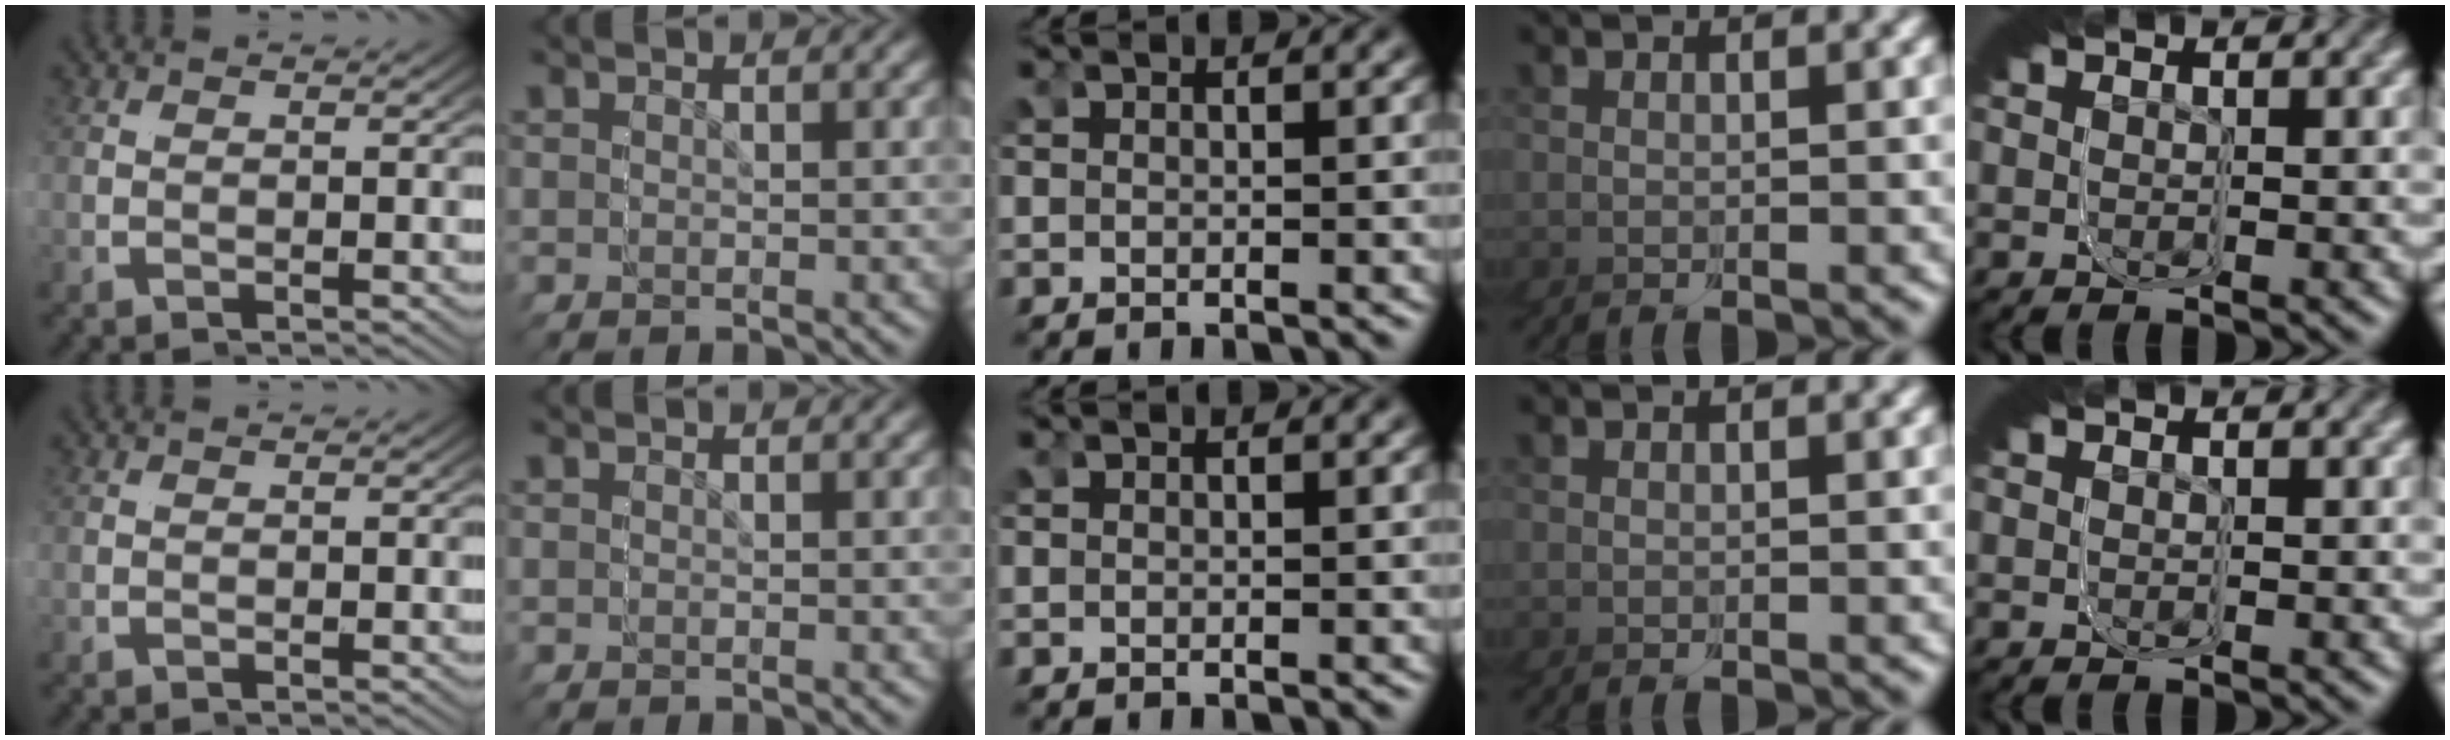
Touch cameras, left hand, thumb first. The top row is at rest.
{}